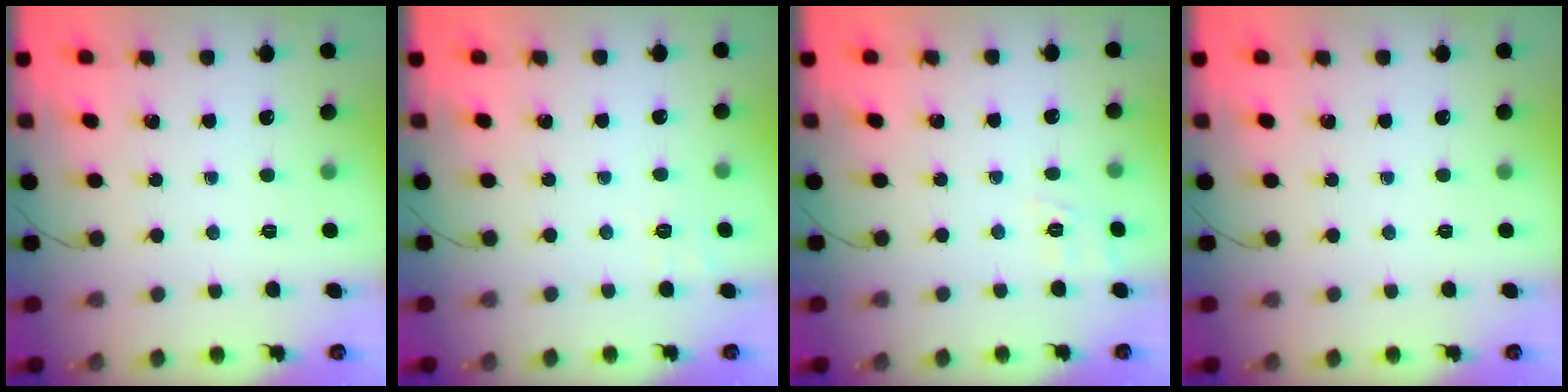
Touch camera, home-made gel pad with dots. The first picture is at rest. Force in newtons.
{"total": 1.8, "press": 0.5, "slide": 1.7}
{"total": 3.0, "press": 2.3, "slide": 1.9}
{"total": 0.0}